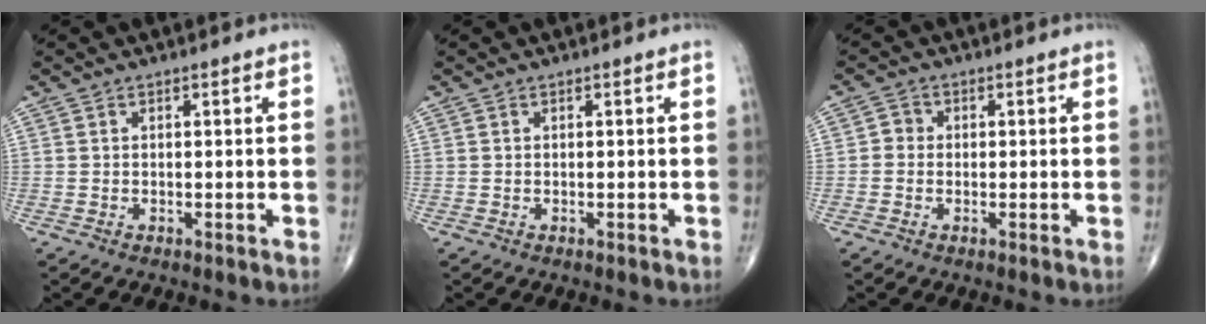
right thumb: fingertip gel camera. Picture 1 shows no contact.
{"total": 0.0}
{"total": 2.1, "force": [-0.2, 1.9, 0.8], "torque": [-0.001, 0.006, -0.012]}